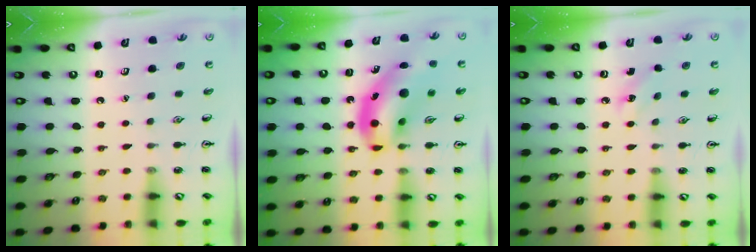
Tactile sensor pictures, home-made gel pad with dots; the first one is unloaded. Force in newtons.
{"total": 14.9, "press": 14.2, "slide": 4.5}
{"total": 3.8, "press": 3.6, "slide": 1.2}